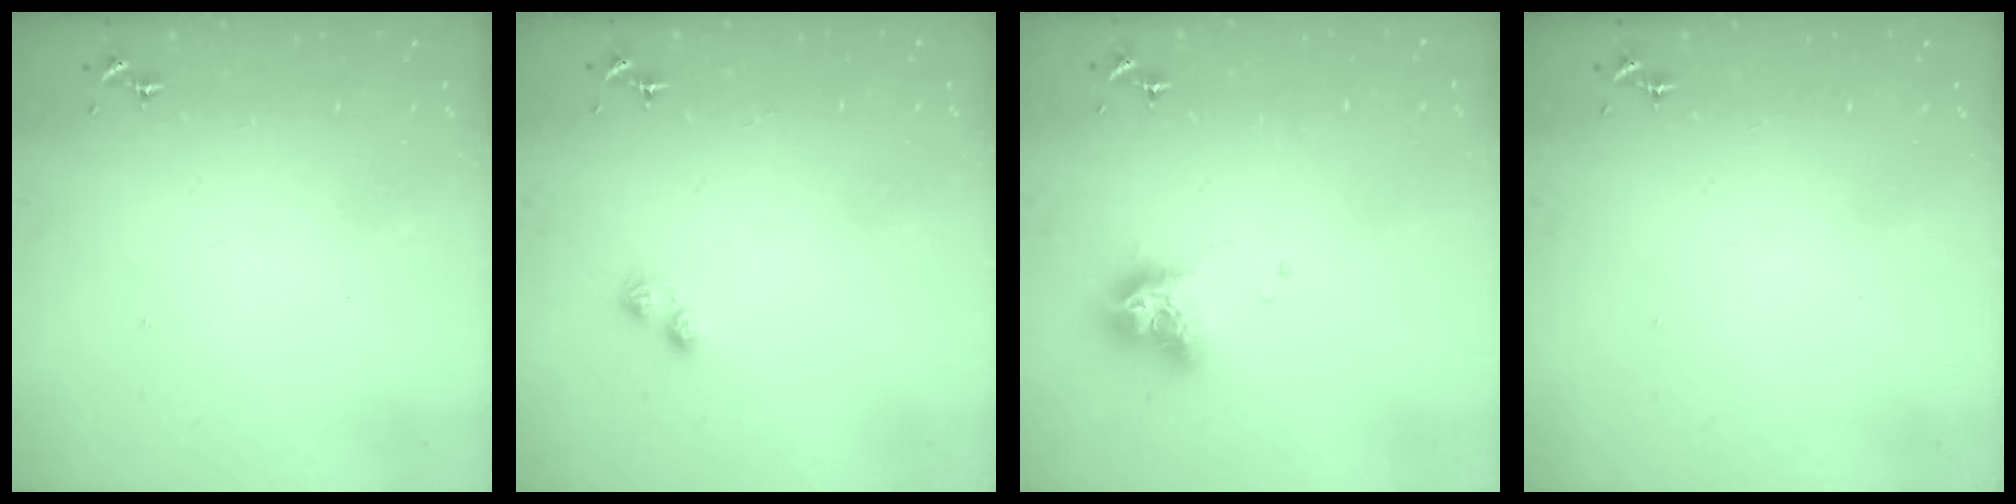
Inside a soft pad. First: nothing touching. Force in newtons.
{"total": 3.6, "press": 3.6, "slide": 0.4}
{"total": 10.0, "press": 10.0, "slide": 1.2}
{"total": 0.0}